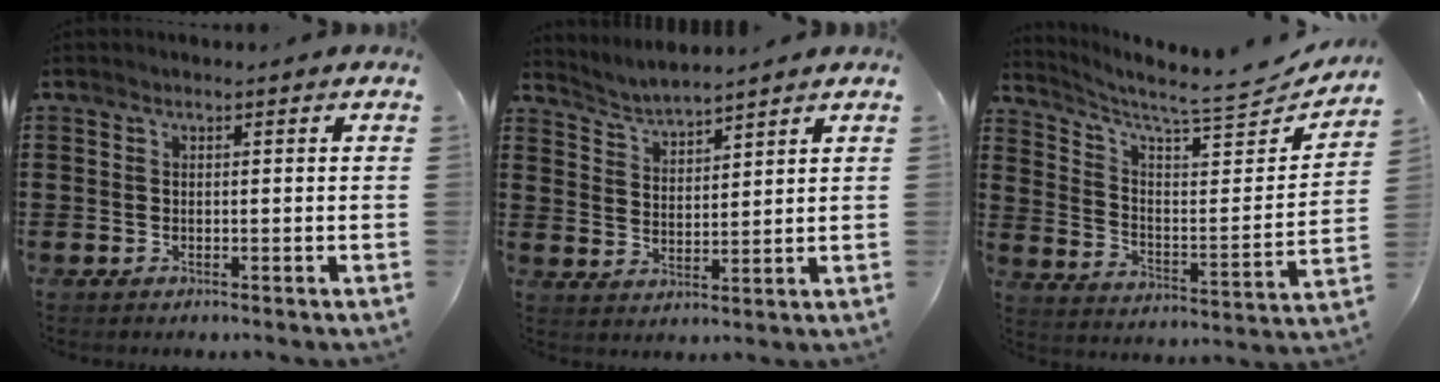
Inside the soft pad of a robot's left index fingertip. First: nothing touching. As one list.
[{"total": 3.5, "force": [3.5, -0.2, 0.1], "torque": [-0.017, -0.017, 0.061]}, {"total": 6.2, "force": [5.5, 0.1, 2.7], "torque": [-0.073, -0.055, 0.085]}]